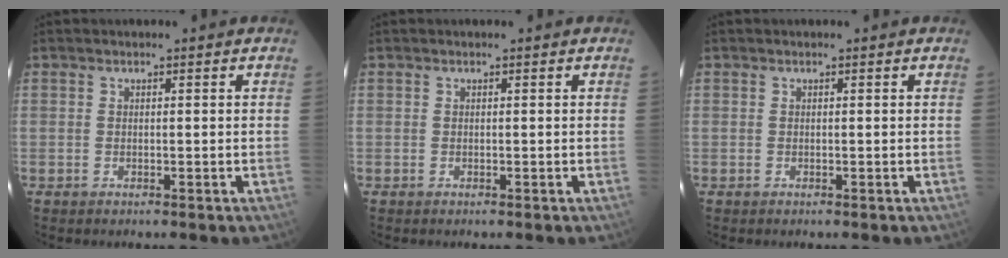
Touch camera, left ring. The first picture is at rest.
{"total": 0.0}
{"total": 0.0}